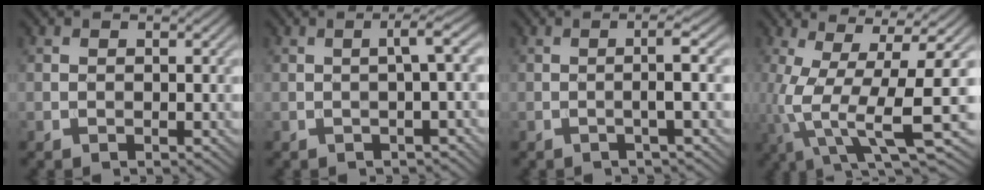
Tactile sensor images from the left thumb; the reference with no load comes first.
{"total": 2.7, "force": [0.0, 0.3, 2.6], "torque": [-0.037, 0.013, -0.005]}
{"total": 2.8, "force": [-0.3, -0.1, 2.8], "torque": [-0.047, 0.012, -0.018]}
{"total": 12.1, "force": [-1.1, 3.0, 11.6], "torque": [-0.227, -0.004, -0.006]}